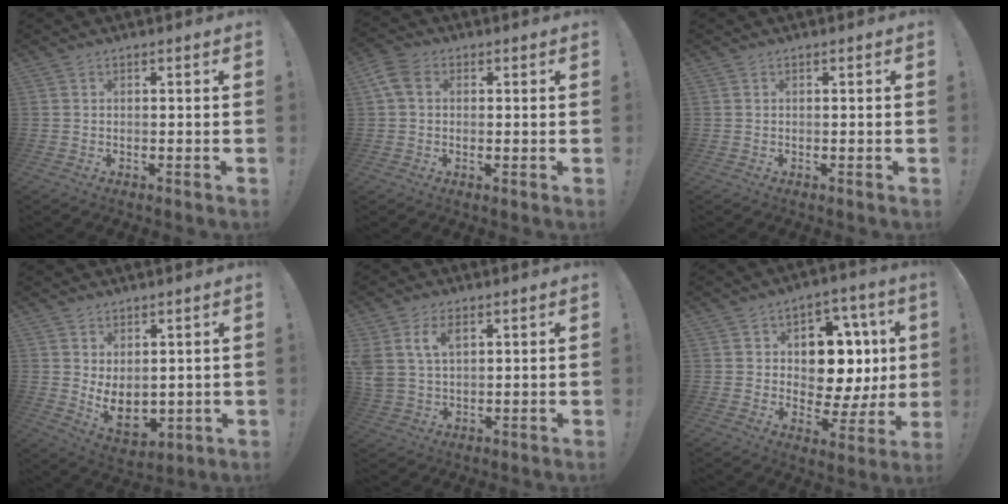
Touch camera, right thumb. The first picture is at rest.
{"total": 6.0, "force": [1.7, 4.2, 3.9], "torque": [-0.079, 0.006, 0.036]}
{"total": 0.0}
{"total": 7.2, "force": [1.3, 5.0, 5.0], "torque": [-0.070, -0.028, 0.033]}
{"total": 7.7, "force": [3.6, 4.8, 4.9], "torque": [-0.102, -0.007, 0.066]}
{"total": 12.8, "force": [3.0, 9.6, 8.0], "torque": [-0.103, -0.016, 0.065]}